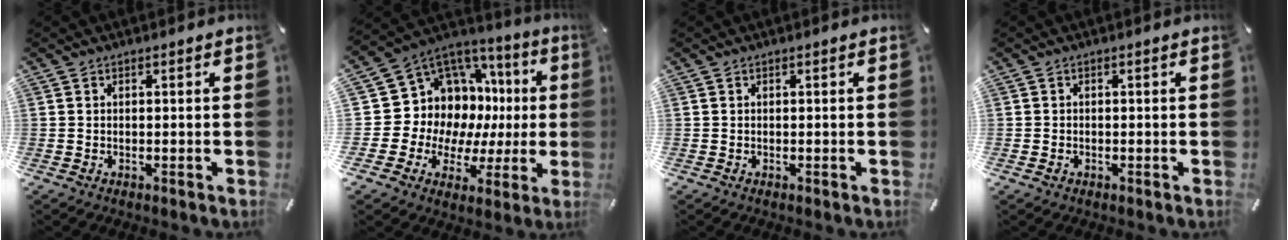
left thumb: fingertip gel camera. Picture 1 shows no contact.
{"total": 11.4, "force": [3.5, 10.5, 2.9], "torque": [-0.052, -0.072, 0.089]}
{"total": 0.0}
{"total": 0.8, "force": [-0.3, 0.7, 0.3], "torque": [-0.006, 0.003, -0.008]}